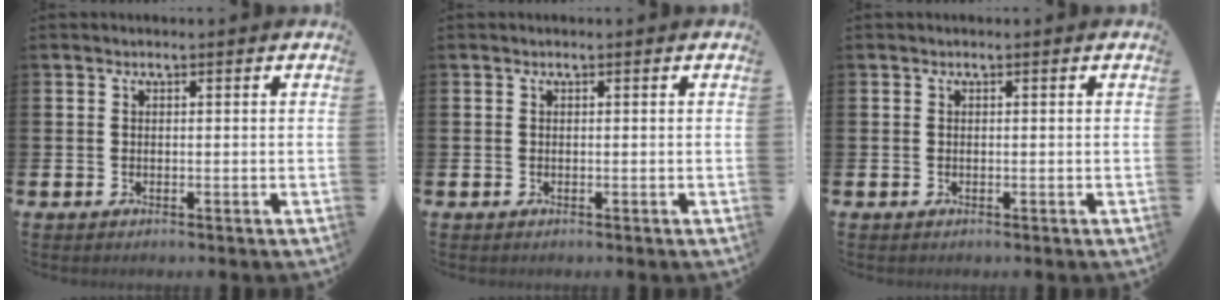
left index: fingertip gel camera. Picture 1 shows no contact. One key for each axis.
{"total": 0.0}
{"total": 0.0}